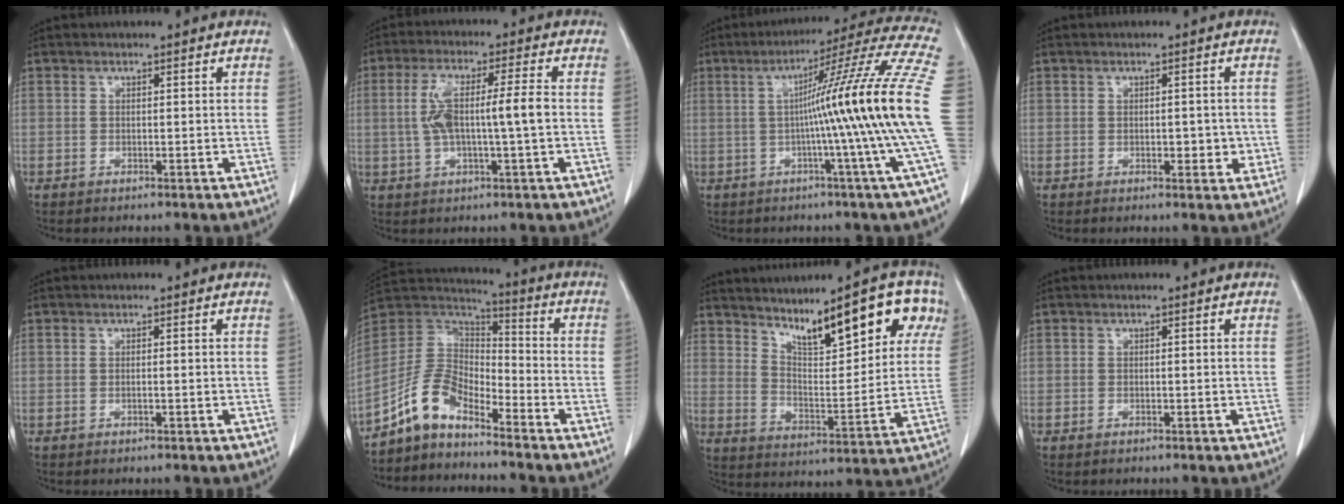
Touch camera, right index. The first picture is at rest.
{"total": 9.5, "force": [-0.1, 1.5, 9.4], "torque": [-0.183, 0.017, 0.000]}
{"total": 21.7, "force": [-1.0, -3.0, 21.4], "torque": [-0.238, 0.018, -0.033]}
{"total": 3.8, "force": [-0.5, 2.1, 3.2], "torque": [-0.044, 0.007, -0.001]}
{"total": 0.8, "force": [-0.2, 0.3, 0.7], "torque": [-0.022, 0.003, 0.000]}
{"total": 10.7, "force": [-8.0, 4.2, 5.8], "torque": [-0.130, 0.023, -0.159]}
{"total": 18.9, "force": [10.9, 4.6, 14.8], "torque": [-0.219, 0.021, 0.170]}
{"total": 0.7, "force": [-0.2, 0.5, 0.4], "torque": [-0.011, 0.002, -0.003]}